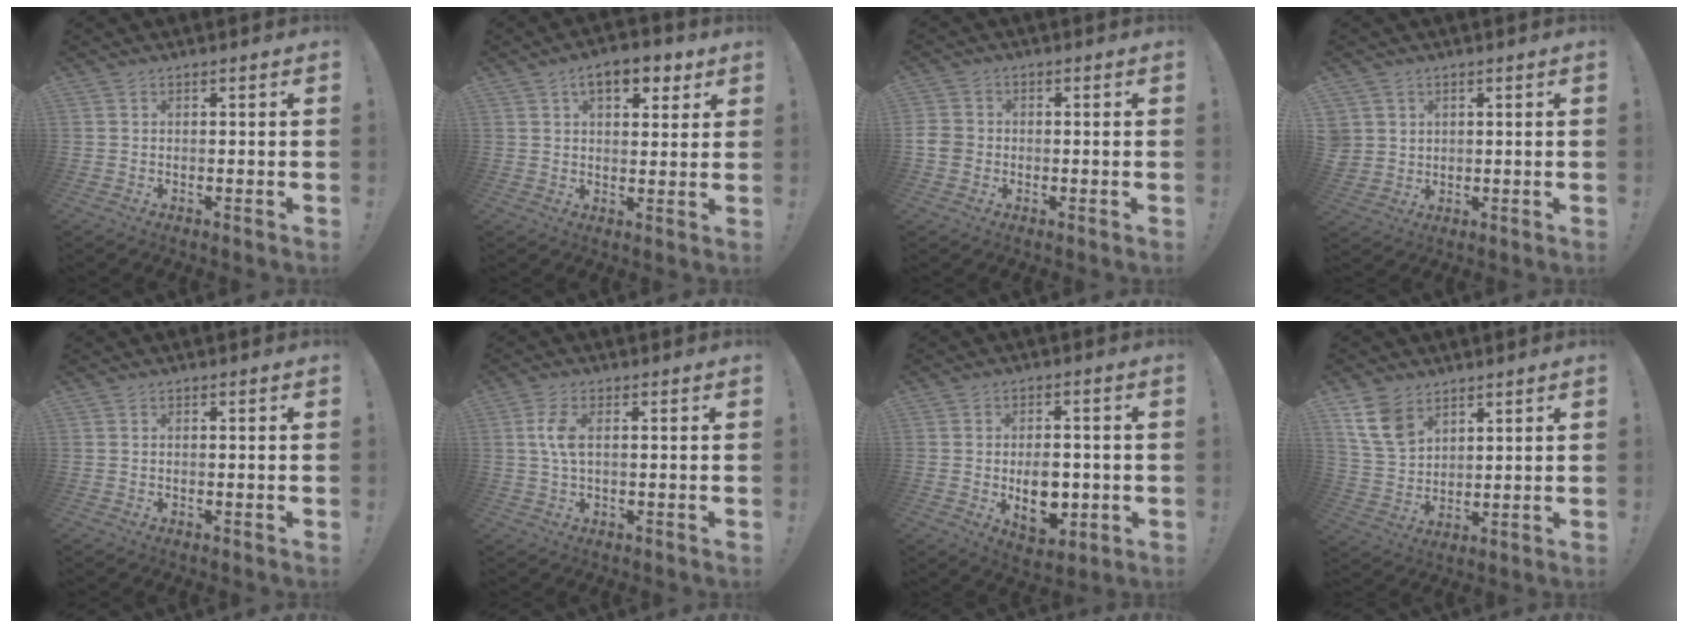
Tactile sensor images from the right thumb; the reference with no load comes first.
{"total": 8.8, "force": [4.7, 4.5, 5.9], "torque": [-0.071, -0.011, 0.079]}
{"total": 5.1, "force": [-1.3, 4.5, 2.1], "torque": [-0.044, 0.014, -0.022]}
{"total": 3.9, "force": [2.0, 3.3, 0.5], "torque": [-0.011, -0.008, 0.041]}
{"total": 0.0}
{"total": 5.6, "force": [0.9, 2.5, 4.9], "torque": [-0.091, 0.003, 0.013]}
{"total": 10.3, "force": [-1.8, 7.1, 7.3], "torque": [-0.088, 0.003, -0.026]}
{"total": 11.1, "force": [6.9, 6.9, 5.2], "torque": [-0.098, -0.026, 0.138]}